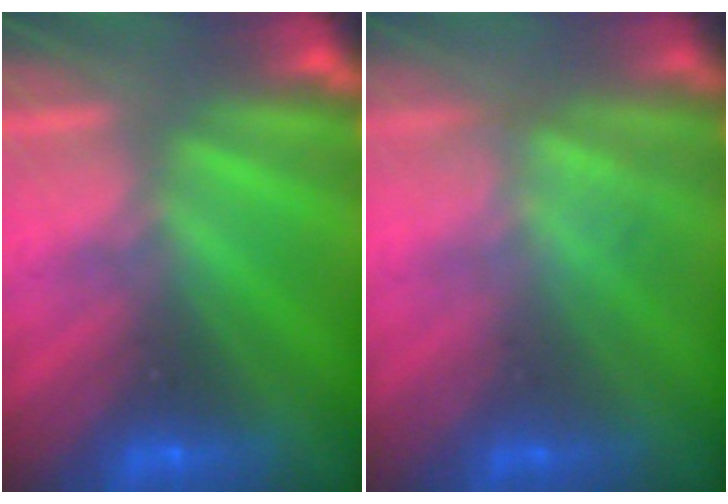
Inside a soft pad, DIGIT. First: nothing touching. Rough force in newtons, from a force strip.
{"total": 2.8}